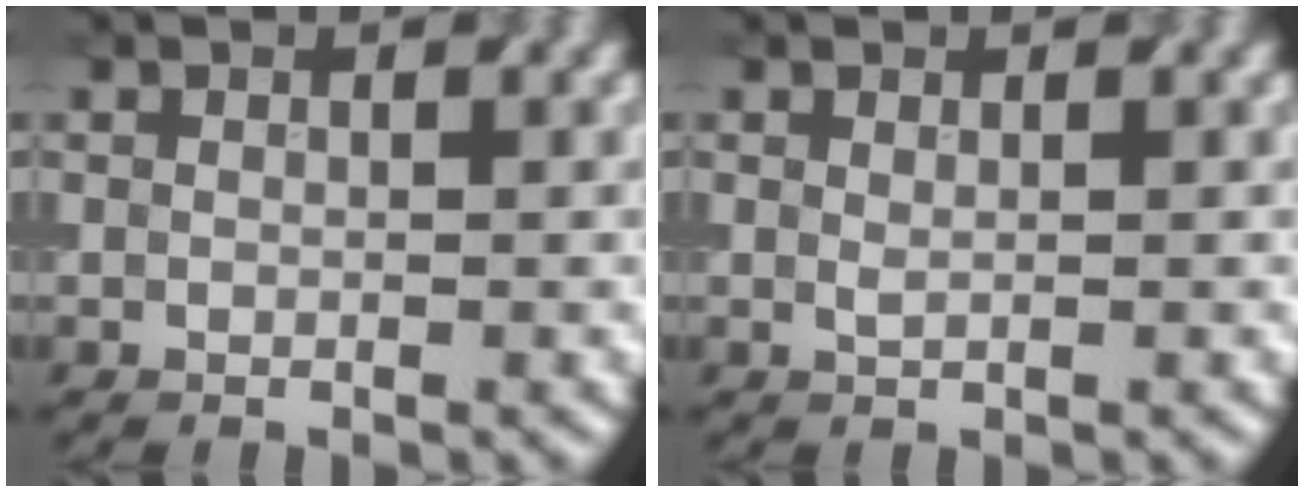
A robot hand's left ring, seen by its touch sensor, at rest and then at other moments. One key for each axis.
{"total": 0.7, "fx": 0.1, "fy": 0.4, "fz": 0.6, "tx": -0.010, "ty": 0.004, "tz": 0.009}